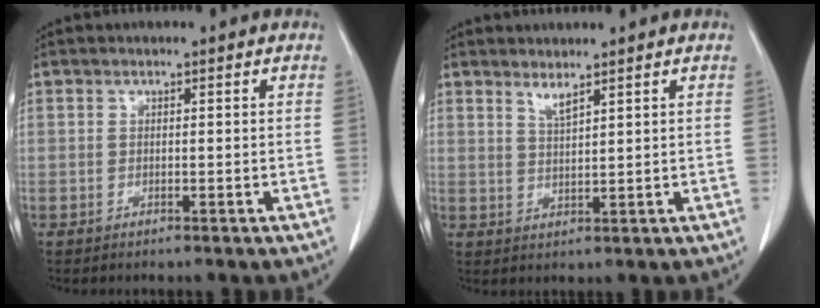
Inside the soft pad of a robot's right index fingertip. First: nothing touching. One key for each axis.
{"total": 2.1, "fx": 1.8, "fy": -0.1, "fz": 1.2, "tx": -0.025, "ty": -0.012, "tz": 0.039}